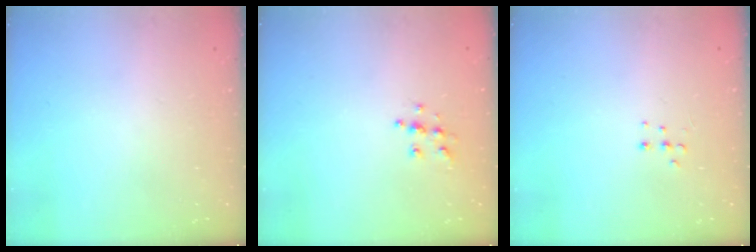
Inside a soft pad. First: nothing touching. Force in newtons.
{"total": 5.6, "press": 5.6, "slide": 0.3}
{"total": 4.2, "press": 4.1, "slide": 0.9}